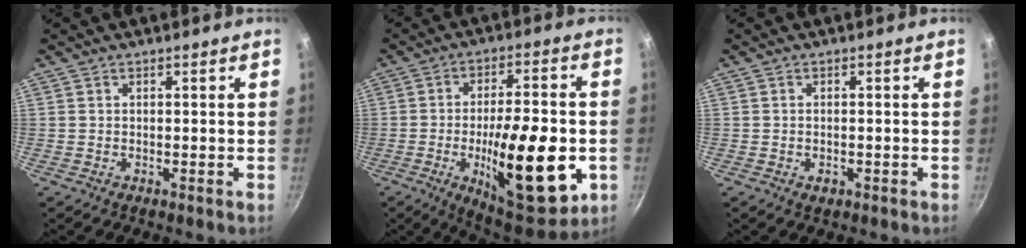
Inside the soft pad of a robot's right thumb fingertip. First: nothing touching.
{"total": 22.0, "force": [-5.0, 7.9, 19.9], "torque": [-0.282, 0.010, -0.067]}
{"total": 1.6, "force": [-0.6, 1.1, 1.0], "torque": [-0.016, 0.001, -0.010]}